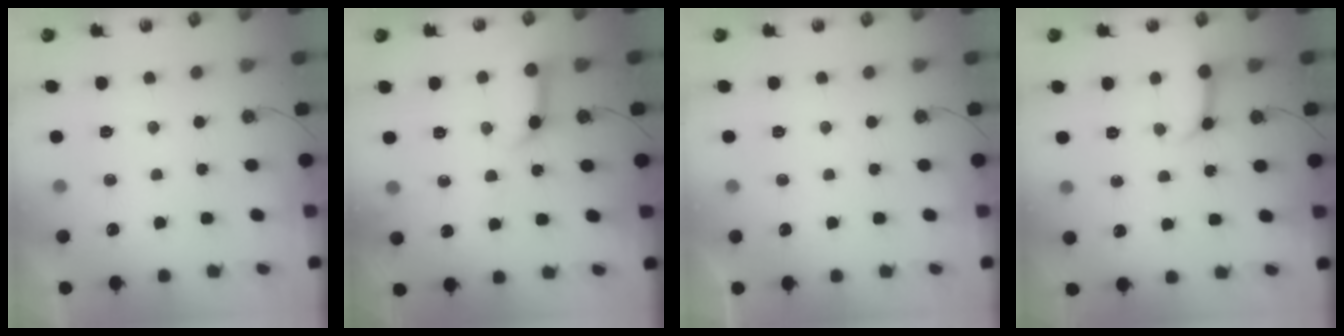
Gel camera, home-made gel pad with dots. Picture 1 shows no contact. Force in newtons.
{"total": 12.5, "press": 12.5, "slide": 1.2}
{"total": 0.0}
{"total": 9.1, "press": 9.0, "slide": 1.2}